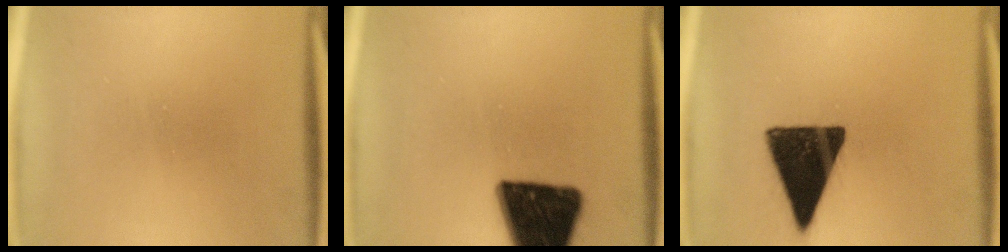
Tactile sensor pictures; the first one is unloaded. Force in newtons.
{"total": 18.5}
{"total": 16.3}